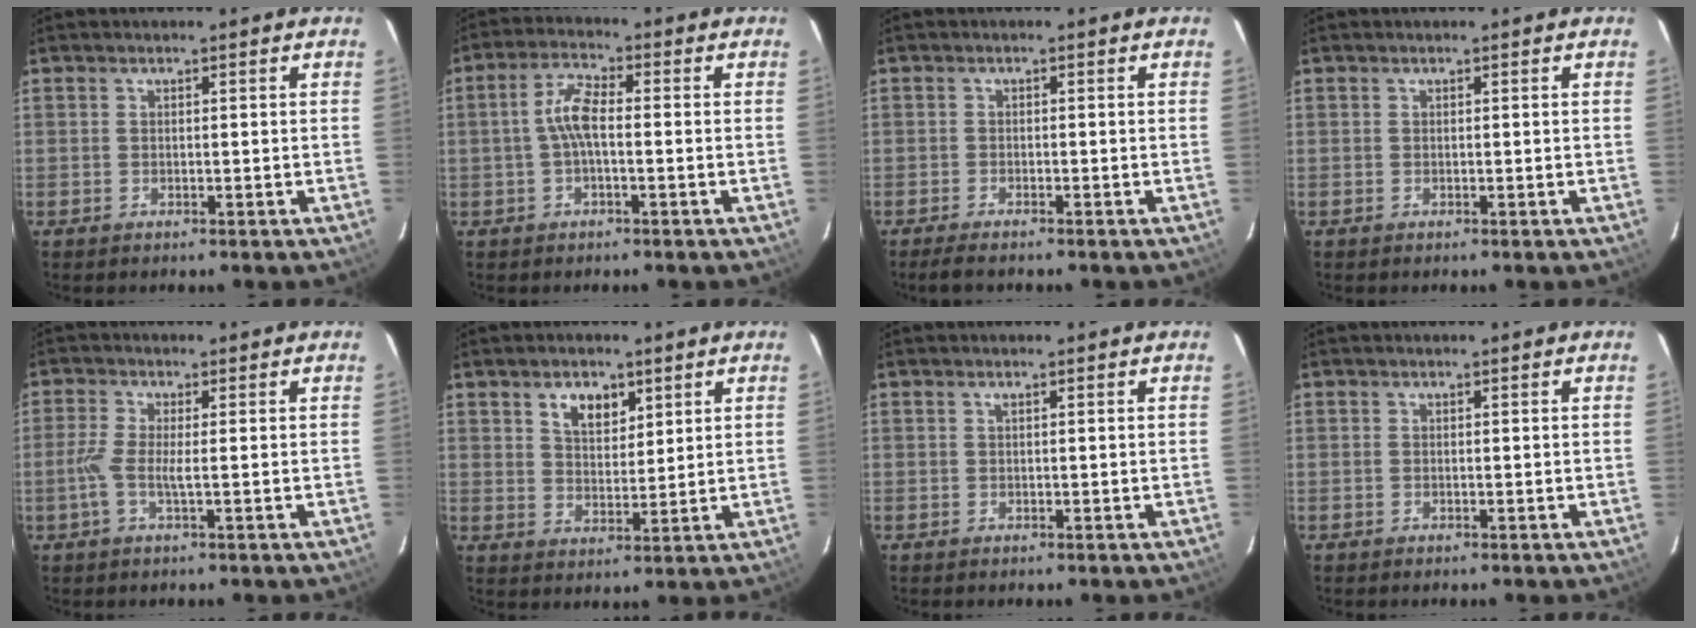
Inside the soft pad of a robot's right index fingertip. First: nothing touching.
{"total": 5.2, "force": [-0.6, 1.6, 4.9], "torque": [-0.105, 0.016, -0.013]}
{"total": 3.2, "force": [-2.8, 0.2, 1.5], "torque": [-0.040, -0.011, -0.049]}
{"total": 0.0}
{"total": 3.8, "force": [-0.8, 0.2, 3.7], "torque": [-0.088, 0.001, -0.020]}
{"total": 5.8, "force": [3.2, 3.4, 3.4], "torque": [-0.054, 0.005, 0.060]}
{"total": 0.0}
{"total": 0.0}